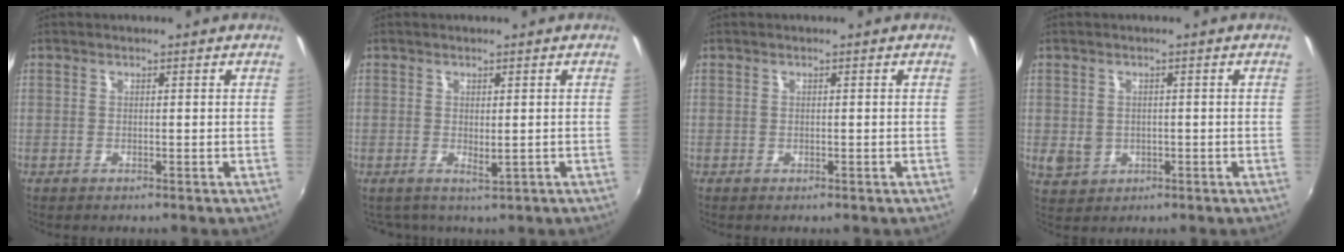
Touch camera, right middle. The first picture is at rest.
{"total": 1.5, "force": [-0.1, 1.0, 1.1], "torque": [-0.016, -0.004, 0.000]}
{"total": 0.0}
{"total": 4.0, "force": [-0.5, 3.6, 1.8], "torque": [-0.034, -0.004, -0.003]}